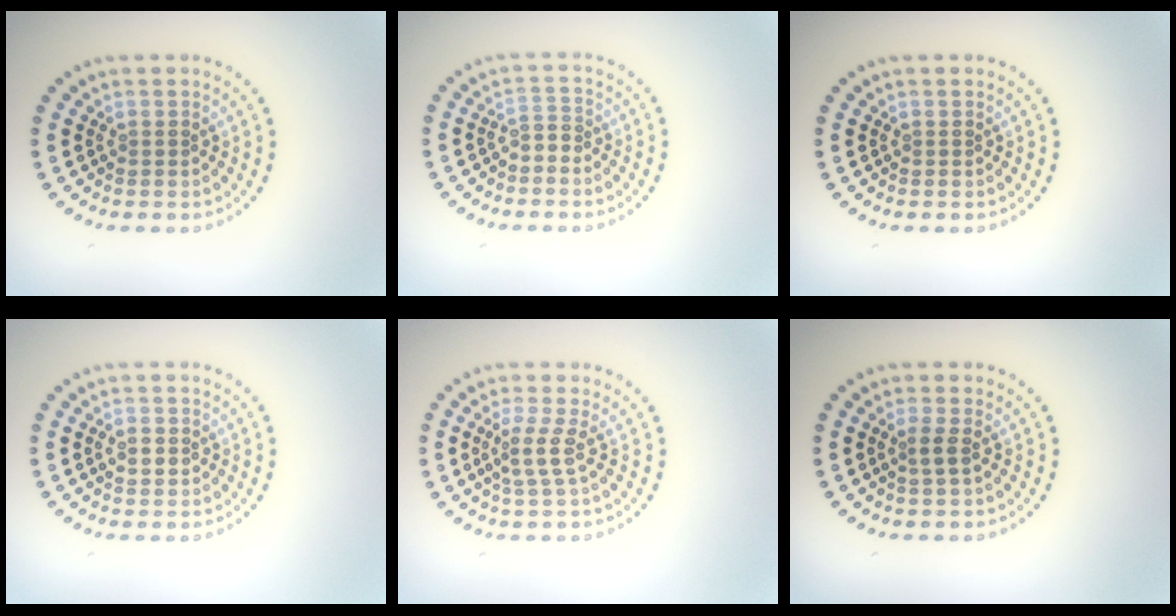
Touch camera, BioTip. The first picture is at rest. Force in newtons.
{"total": 1.4, "press": 1.0, "slide": 1.0}
{"total": 0.0}
{"total": 1.4, "press": 1.4, "slide": 0.2}
{"total": 2.1, "press": 1.5, "slide": 1.4}
{"total": 1.3, "press": 1.1, "slide": 0.7}